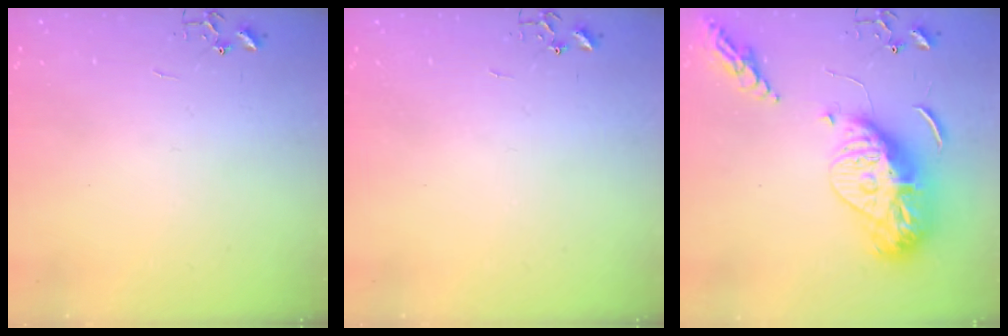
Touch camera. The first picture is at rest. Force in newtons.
{"total": 0.0}
{"total": 18.2, "press": 18.1, "slide": 1.5}